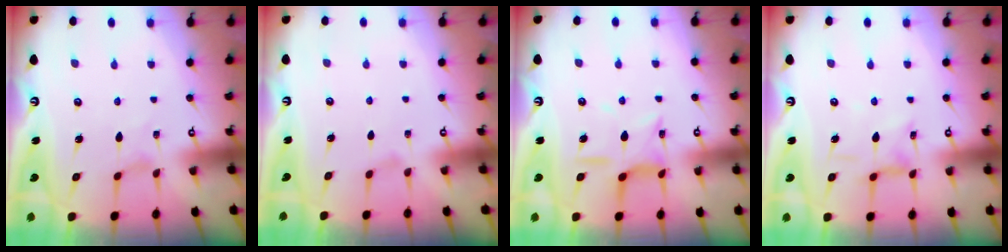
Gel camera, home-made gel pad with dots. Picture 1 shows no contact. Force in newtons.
{"total": 0.7, "press": 0.6, "slide": 0.3}
{"total": 10.3, "press": 10.2, "slide": 0.7}
{"total": 2.4, "press": 2.4, "slide": 0.3}